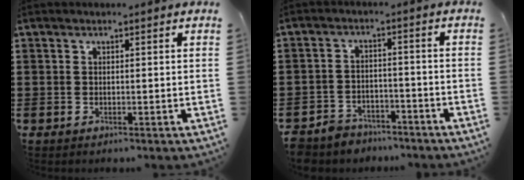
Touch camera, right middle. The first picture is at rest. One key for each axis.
{"total": 3.9, "fx": -3.8, "fy": 1.1, "fz": 0.0, "tx": -0.014, "ty": 0.003, "tz": -0.082}